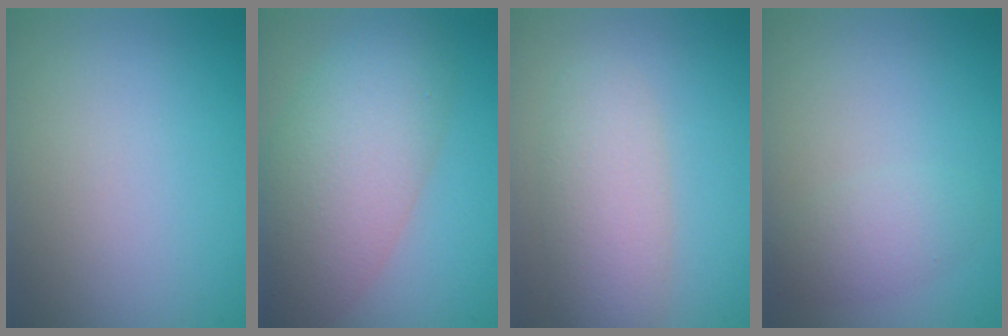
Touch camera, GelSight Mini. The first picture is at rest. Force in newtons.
{"total": 8.6, "press": 8.6, "slide": 0.3}
{"total": 4.3, "press": 4.3, "slide": 0.5}
{"total": 2.0, "press": 2.0, "slide": 0.1}